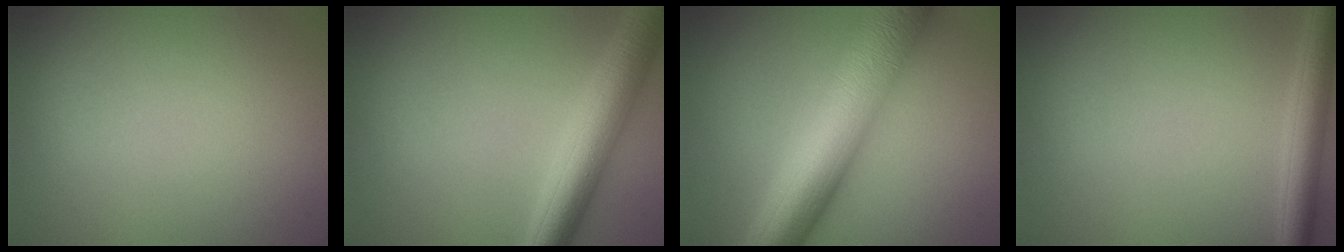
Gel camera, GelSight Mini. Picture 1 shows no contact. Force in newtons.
{"total": 6.0, "press": 6.0, "slide": 0.1}
{"total": 11.3, "press": 11.3, "slide": 0.2}
{"total": 3.3, "press": 3.3, "slide": 0.2}